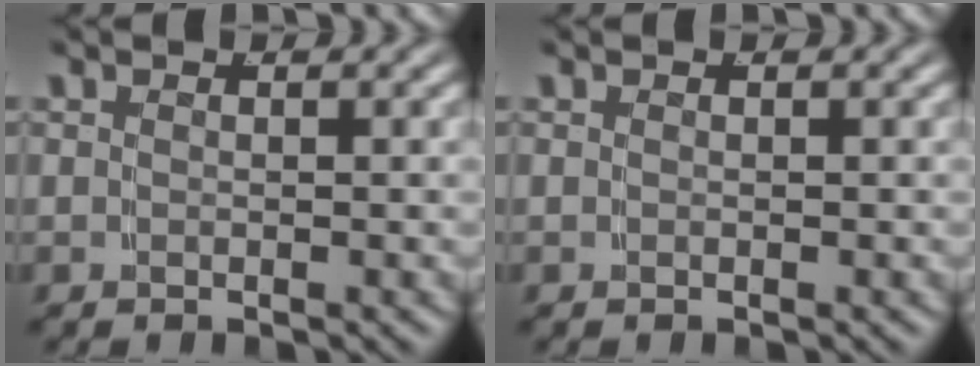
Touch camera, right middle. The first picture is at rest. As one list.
[{"total": 0.0}]